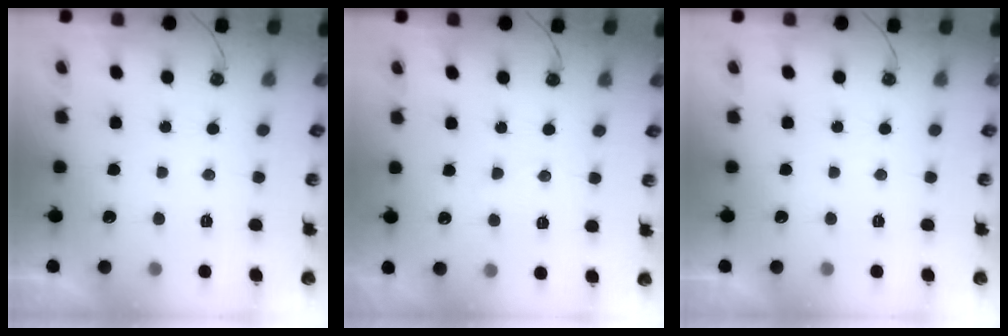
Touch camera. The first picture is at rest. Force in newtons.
{"total": 5.1, "press": 5.1, "slide": 0.8}
{"total": 0.0}